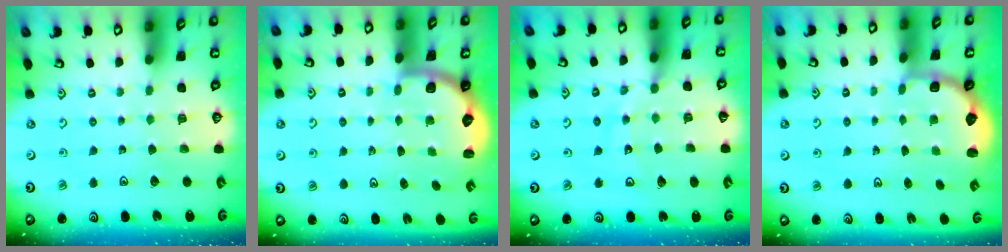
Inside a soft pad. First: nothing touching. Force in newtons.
{"total": 2.7, "press": 2.0, "slide": 1.7}
{"total": 11.5, "press": 11.4, "slide": 1.3}
{"total": 2.8, "press": 2.1, "slide": 1.9}